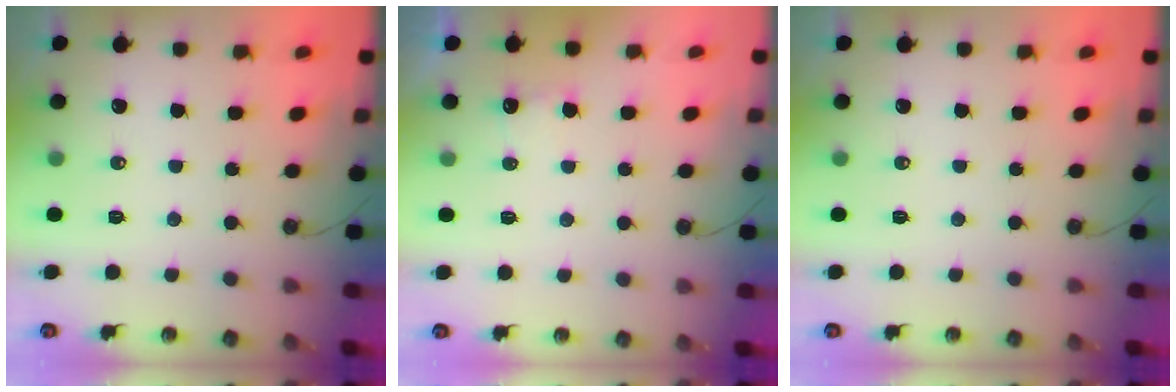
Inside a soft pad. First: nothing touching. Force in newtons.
{"total": 2.9, "press": 2.7, "slide": 0.9}
{"total": 0.0}